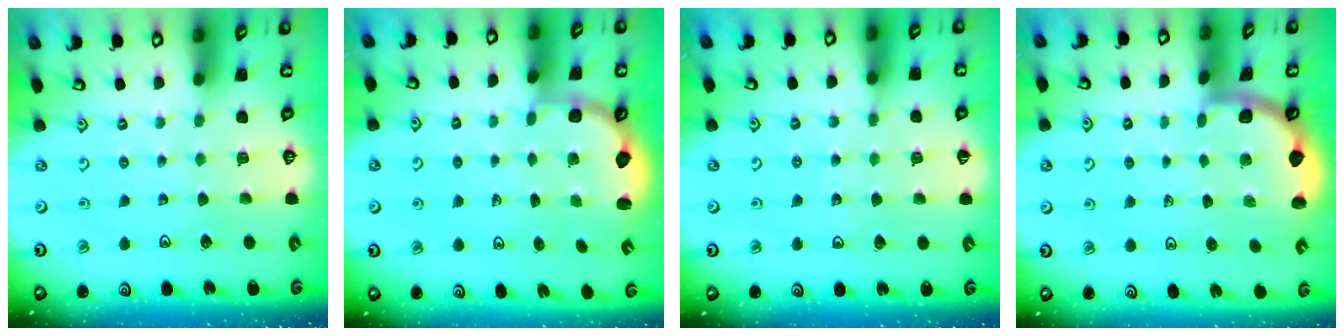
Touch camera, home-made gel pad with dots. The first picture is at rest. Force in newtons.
{"total": 2.9, "press": 2.6, "slide": 1.2}
{"total": 5.0, "press": 4.7, "slide": 1.6}
{"total": 1.8, "press": 1.7, "slide": 0.0}